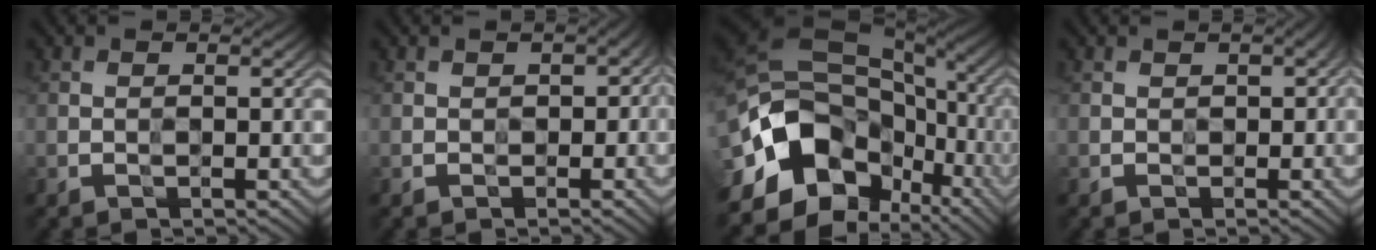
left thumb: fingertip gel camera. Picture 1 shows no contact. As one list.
[{"total": 0.9, "force": [-0.4, 0.8, 0.0], "torque": [0.004, -0.004, -0.004]}, {"total": 17.4, "force": [-5.8, 12.7, 10.4], "torque": [-0.226, -0.030, -0.071]}, {"total": 0.7, "force": [-0.2, 0.6, 0.2], "torque": [0.001, -0.003, -0.001]}]